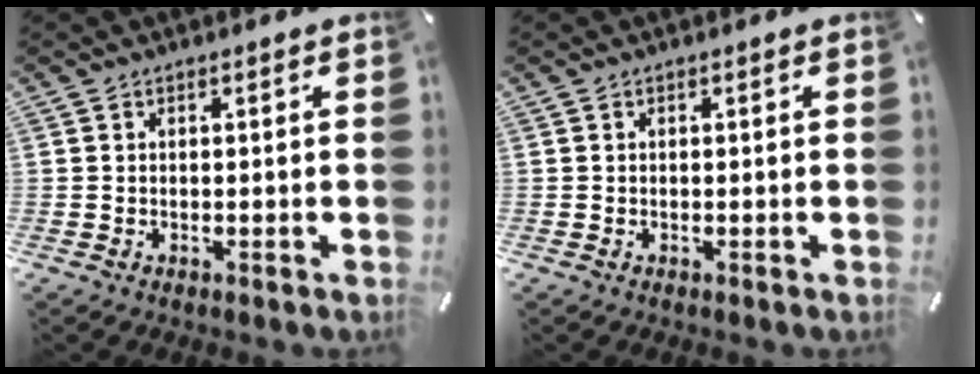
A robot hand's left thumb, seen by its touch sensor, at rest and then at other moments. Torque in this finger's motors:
{"motor_torque": [0.00, 0.00, -0.01, 0.01, 0.00]}